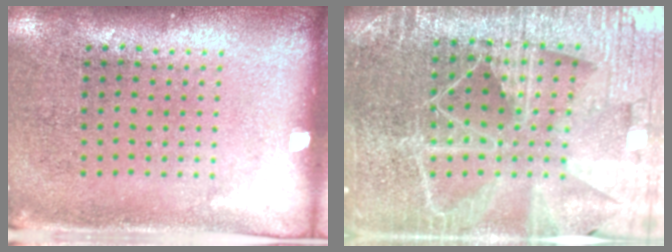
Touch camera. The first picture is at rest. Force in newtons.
{"total": 5.7, "press": 5.0, "slide": 2.8}